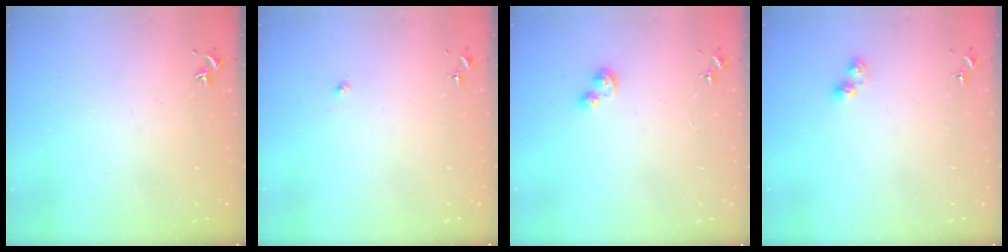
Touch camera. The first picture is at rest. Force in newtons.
{"total": 2.0, "press": 2.0, "slide": 0.2}
{"total": 2.7, "press": 2.7, "slide": 0.3}
{"total": 5.8, "press": 5.8, "slide": 0.2}